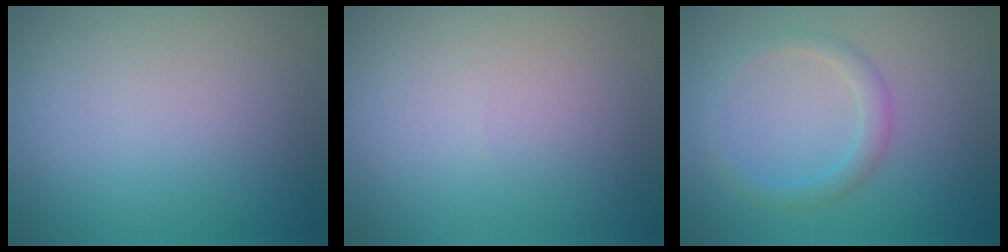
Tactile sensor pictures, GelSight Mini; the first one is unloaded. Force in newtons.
{"total": 0.0}
{"total": 2.0, "press": 2.0, "slide": 0.1}